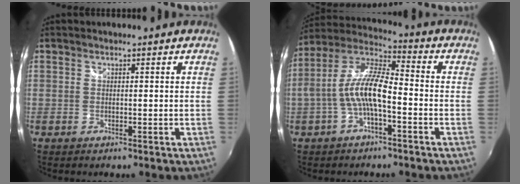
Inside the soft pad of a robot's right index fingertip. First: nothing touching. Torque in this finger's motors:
{"motor_torque": [1.26, -0.49, 0.73, 0.21]}